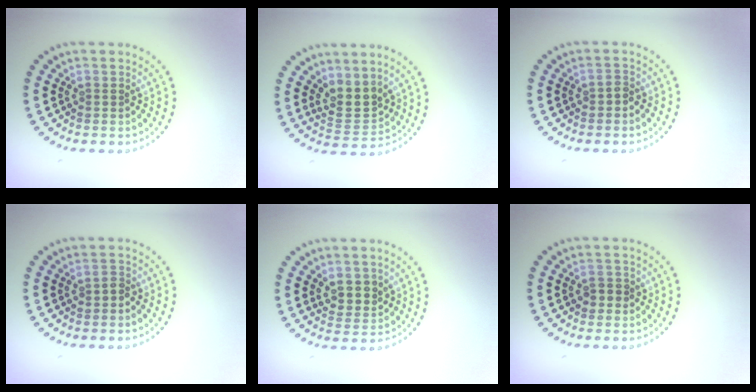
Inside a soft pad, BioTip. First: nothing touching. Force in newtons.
{"total": 2.9, "press": 2.5, "slide": 1.5}
{"total": 0.8, "press": 0.7, "slide": 0.4}
{"total": 0.8, "press": 0.7, "slide": 0.4}
{"total": 2.1, "press": 1.9, "slide": 0.9}
{"total": 1.1, "press": 1.1, "slide": 0.4}